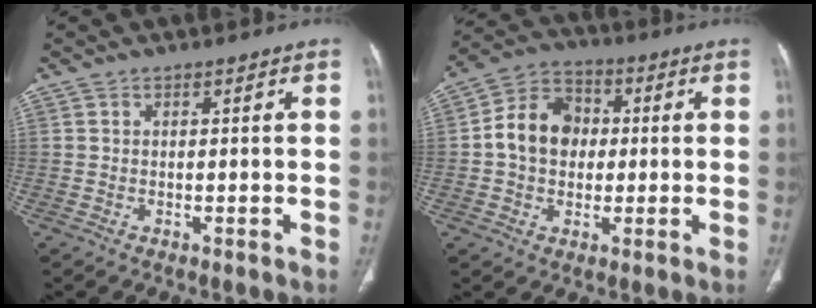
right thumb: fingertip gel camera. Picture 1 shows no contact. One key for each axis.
{"total": 11.2, "fx": 0.3, "fy": 9.0, "fz": 6.7, "tx": -0.094, "ty": 0.025, "tz": -0.004}